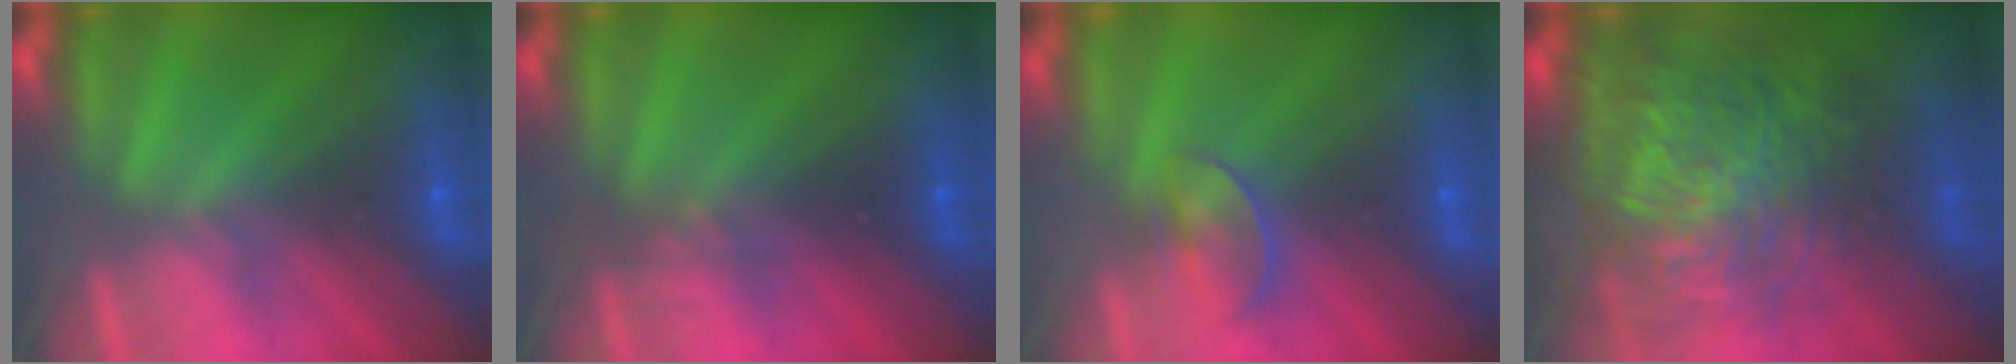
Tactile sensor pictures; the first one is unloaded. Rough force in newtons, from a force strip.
{"total": 2.3}
{"total": 2.3}
{"total": 7.8}